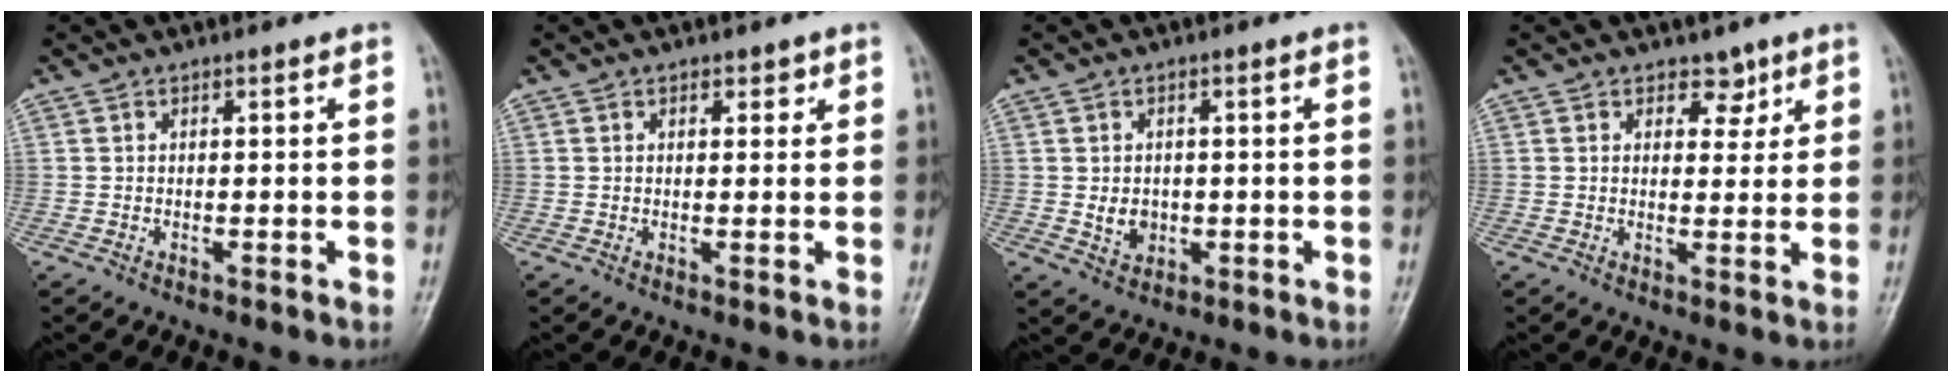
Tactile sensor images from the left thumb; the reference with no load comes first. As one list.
[{"total": 1.7, "force": [1.0, 1.1, 0.8], "torque": [0.004, -0.003, 0.009]}, {"total": 3.8, "force": [-0.2, 3.1, 2.2], "torque": [-0.025, -0.002, 0.004]}, {"total": 3.4, "force": [2.2, 2.3, 1.1], "torque": [0.012, -0.012, 0.030]}]